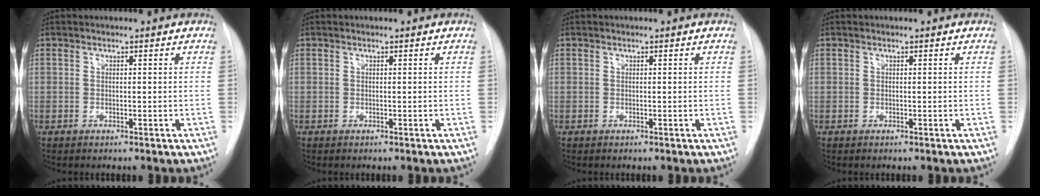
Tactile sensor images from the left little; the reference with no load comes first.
{"total": 0.0}
{"total": 0.0}
{"total": 0.0}